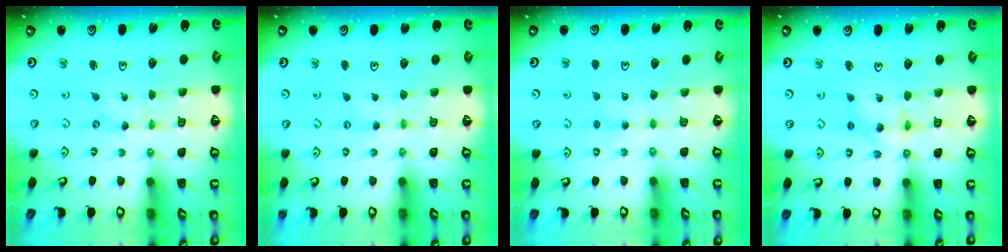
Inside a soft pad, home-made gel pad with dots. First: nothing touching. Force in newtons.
{"total": 2.9, "press": 2.9, "slide": 0.3}
{"total": 3.8, "press": 3.8, "slide": 0.5}
{"total": 7.2, "press": 7.1, "slide": 0.7}